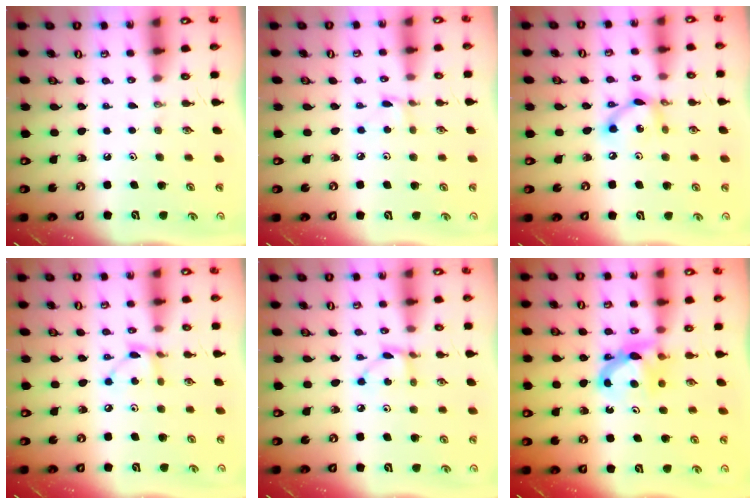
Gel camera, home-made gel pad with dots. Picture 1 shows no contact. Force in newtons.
{"total": 1.7, "press": 1.7, "slide": 0.1}
{"total": 8.9, "press": 8.9, "slide": 0.6}
{"total": 6.3, "press": 6.3, "slide": 0.2}
{"total": 3.4, "press": 3.4, "slide": 0.2}
{"total": 8.1, "press": 8.1, "slide": 0.4}